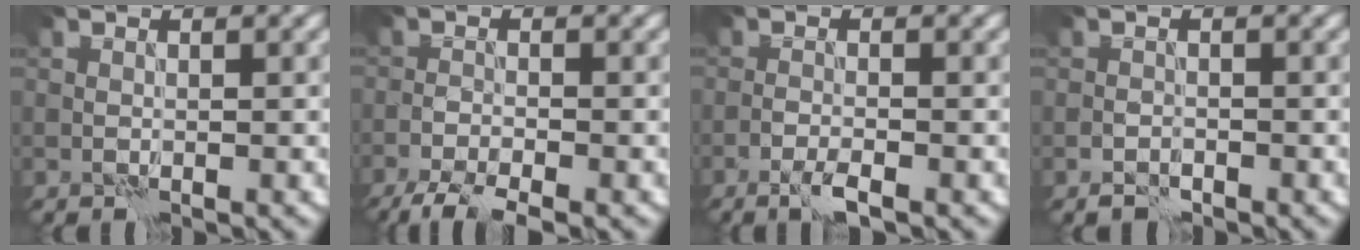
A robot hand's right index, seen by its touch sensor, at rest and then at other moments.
{"total": 4.2, "force": [-3.4, 0.7, 2.4], "torque": [-0.046, -0.013, -0.068]}
{"total": 1.9, "force": [-1.2, 0.2, 1.4], "torque": [-0.030, 0.002, -0.026]}
{"total": 1.2, "force": [-1.0, 0.5, 0.3], "torque": [-0.002, 0.004, -0.021]}